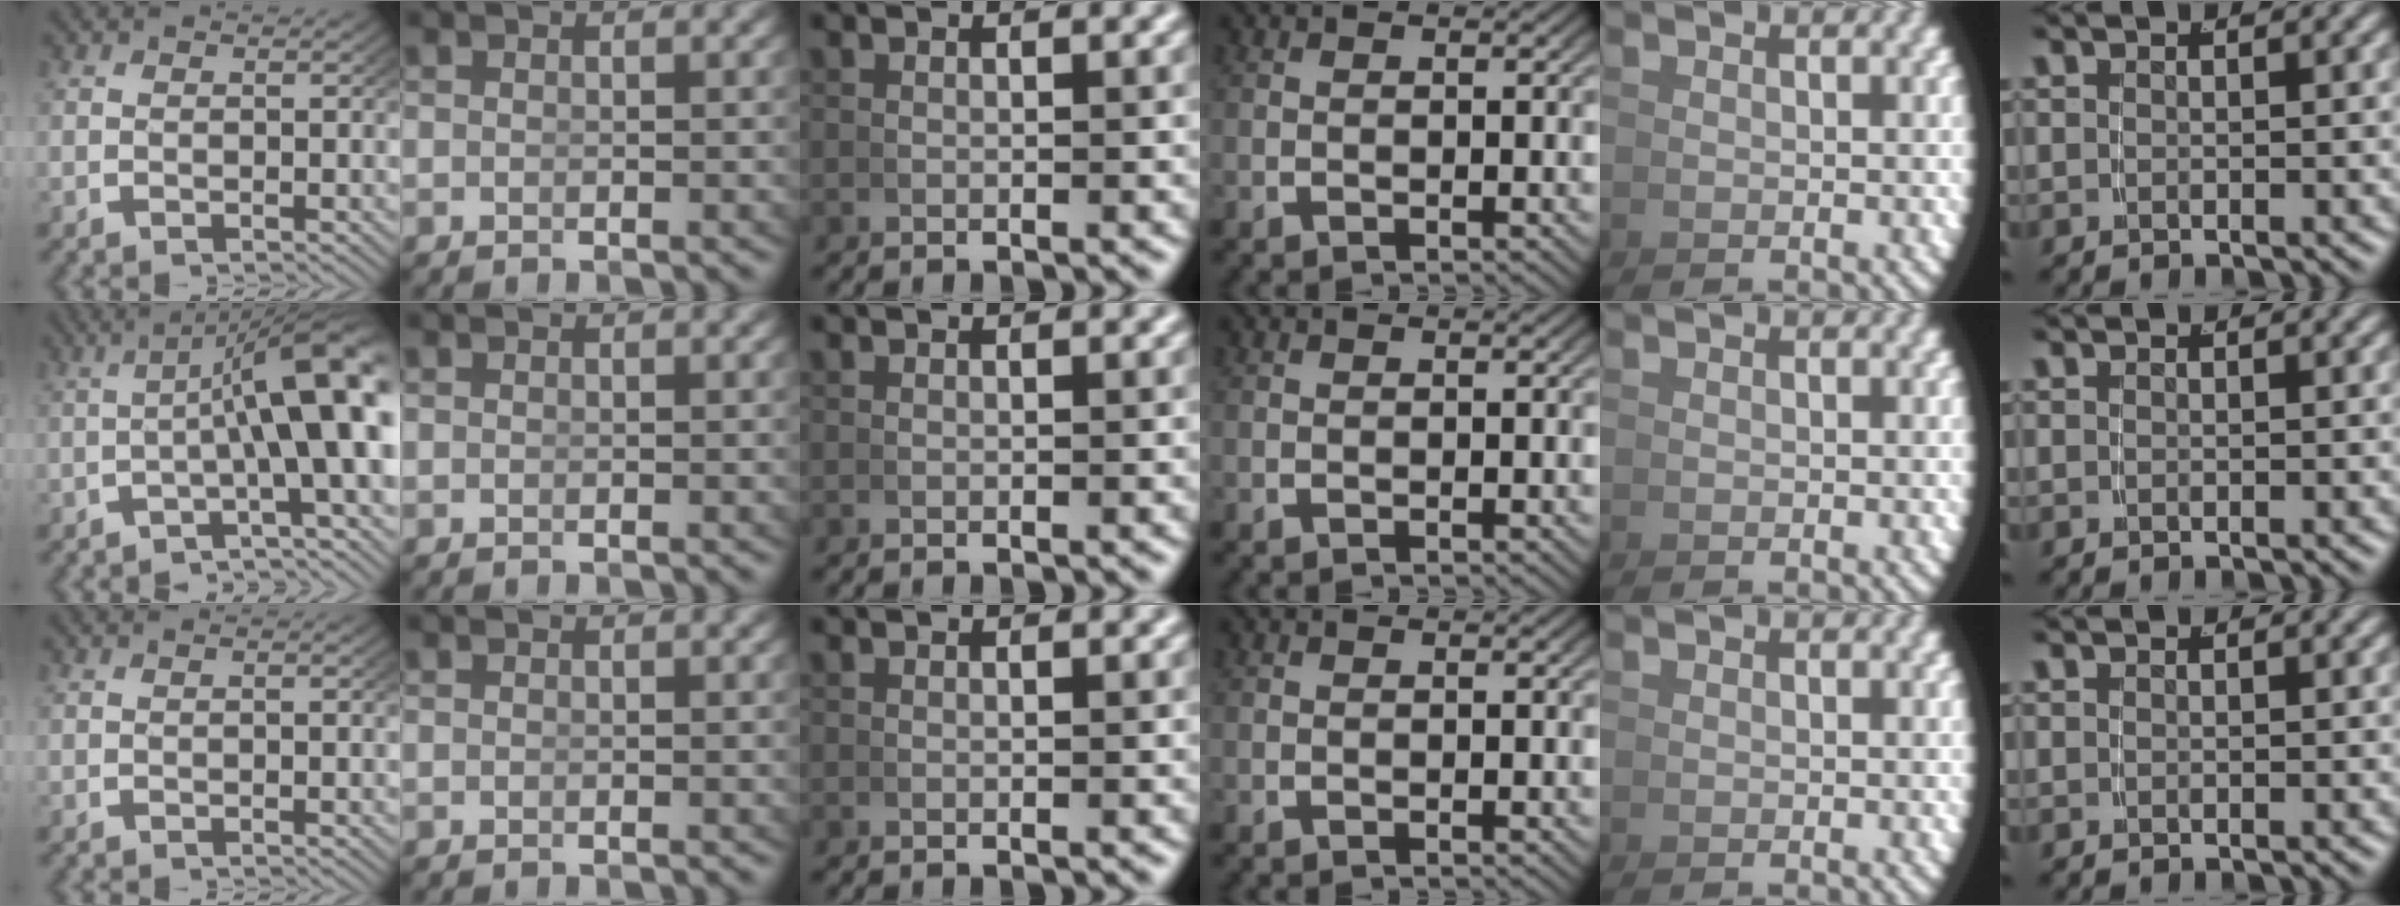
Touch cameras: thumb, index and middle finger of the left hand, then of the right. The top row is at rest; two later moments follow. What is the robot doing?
{"motion": "lift_and_place", "object": "dispenser bottle"}